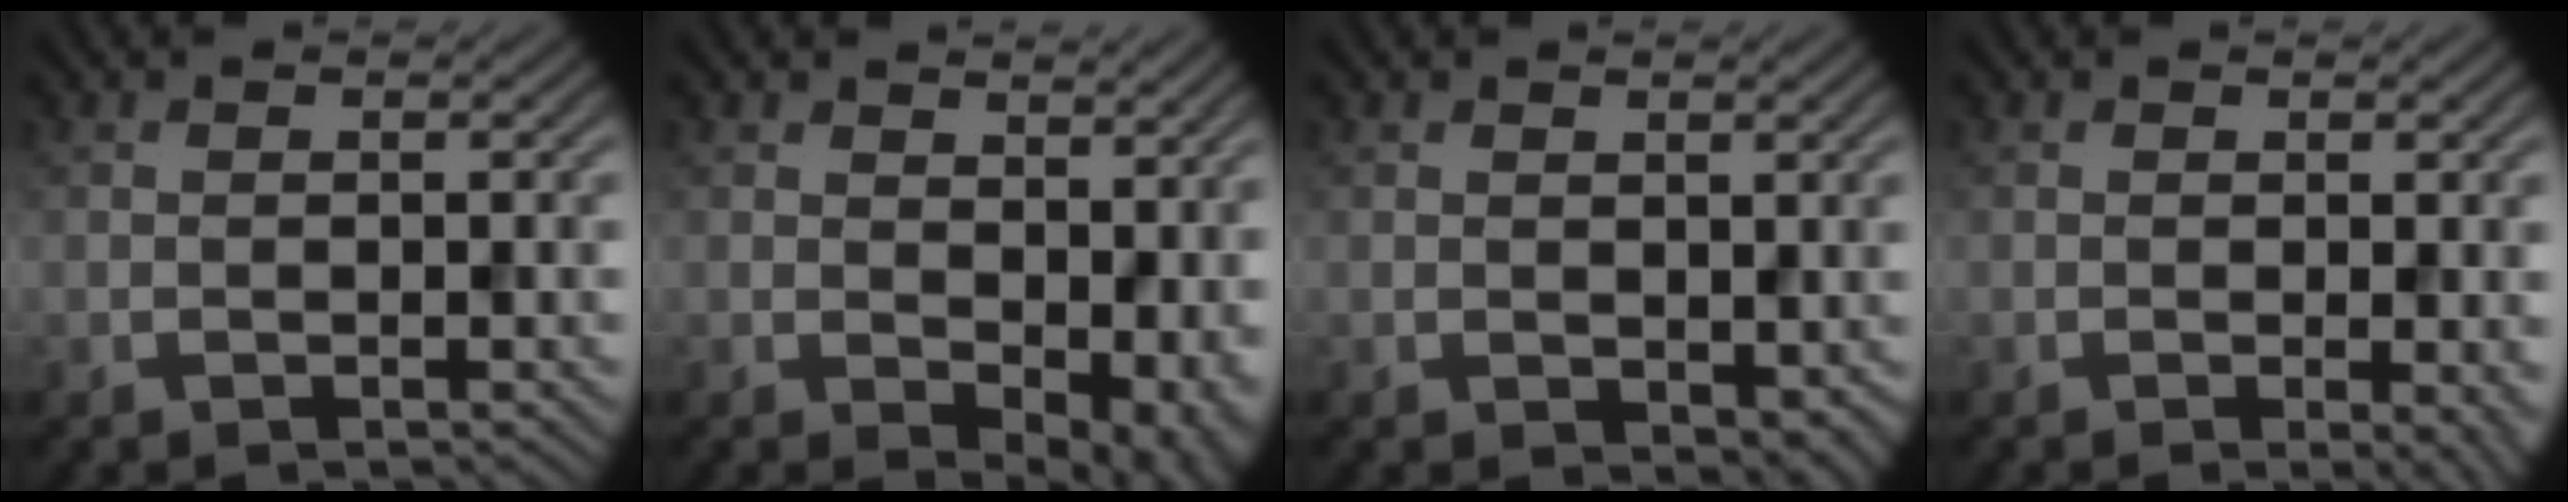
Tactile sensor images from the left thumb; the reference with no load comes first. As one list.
[{"total": 8.4, "force": [0.7, 5.3, 6.5], "torque": [-0.094, -0.024, 0.028]}, {"total": 1.8, "force": [0.6, 1.2, 1.2], "torque": [-0.021, -0.009, 0.016]}, {"total": 2.3, "force": [-0.2, 0.4, 2.2], "torque": [-0.029, -0.007, -0.005]}]